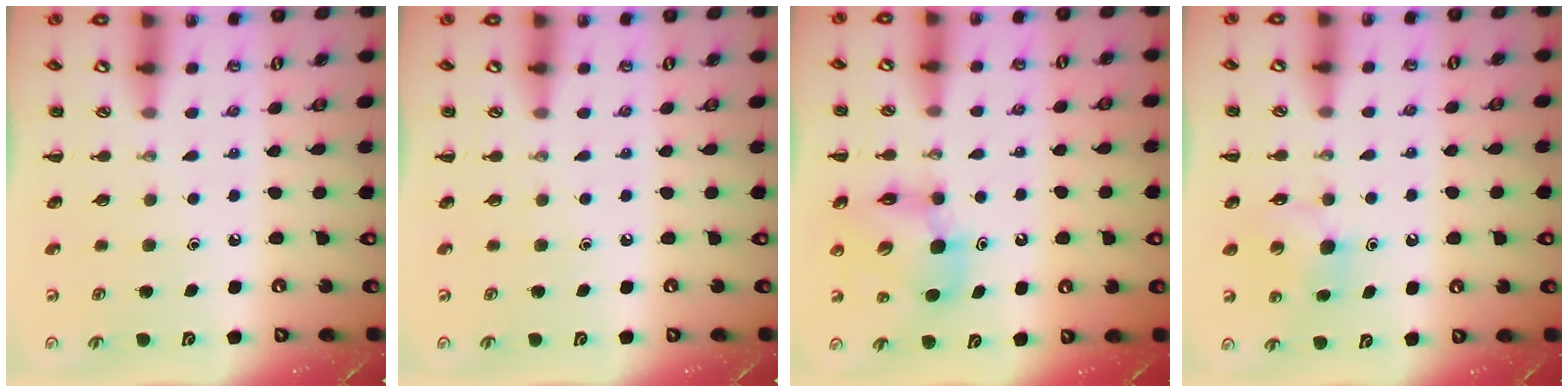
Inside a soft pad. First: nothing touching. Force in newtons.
{"total": 0.0}
{"total": 8.6, "press": 8.3, "slide": 2.3}
{"total": 5.5, "press": 5.3, "slide": 1.6}